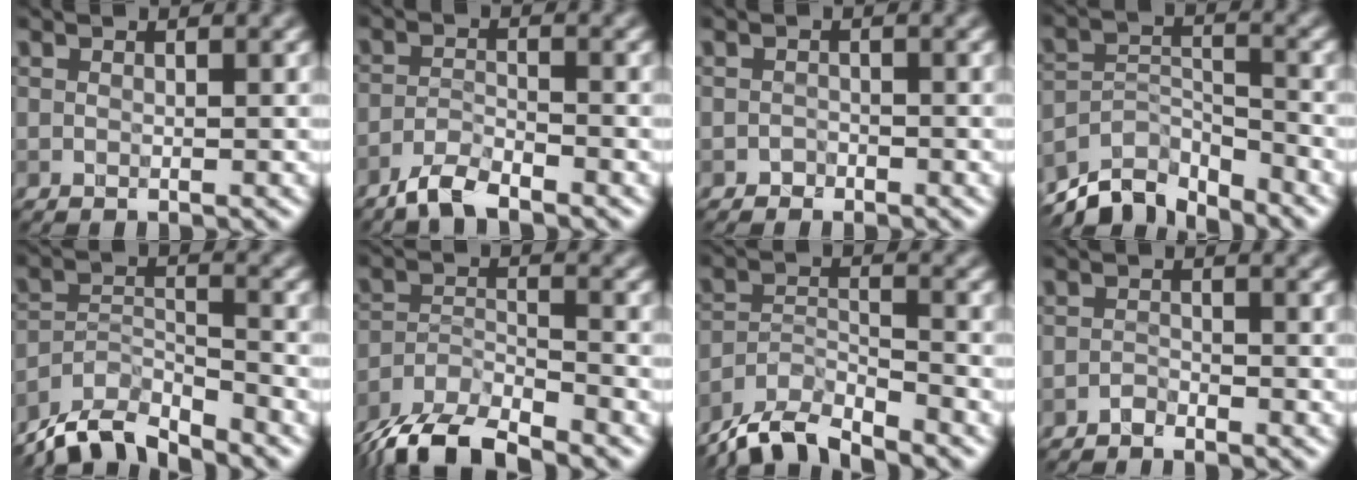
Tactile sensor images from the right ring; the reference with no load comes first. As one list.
[{"total": 3.2, "force": [-3.1, 0.4, 1.0], "torque": [-0.021, 0.001, -0.062]}, {"total": 1.3, "force": [-1.1, 0.3, -0.6], "torque": [0.014, 0.002, -0.012]}, {"total": 6.4, "force": [-5.8, 2.2, 1.8], "torque": [-0.032, -0.009, -0.105]}, {"total": 6.7, "force": [-6.3, 1.4, 1.7], "torque": [-0.033, -0.010, -0.115]}, {"total": 8.3, "force": [-7.5, 2.1, 2.9], "torque": [-0.059, -0.009, -0.132]}, {"total": 6.1, "force": [-5.9, 1.0, 1.4], "torque": [-0.028, -0.008, -0.108]}, {"total": 1.4, "force": [-1.3, 0.1, -0.4], "torque": [0.009, 0.004, -0.020]}]